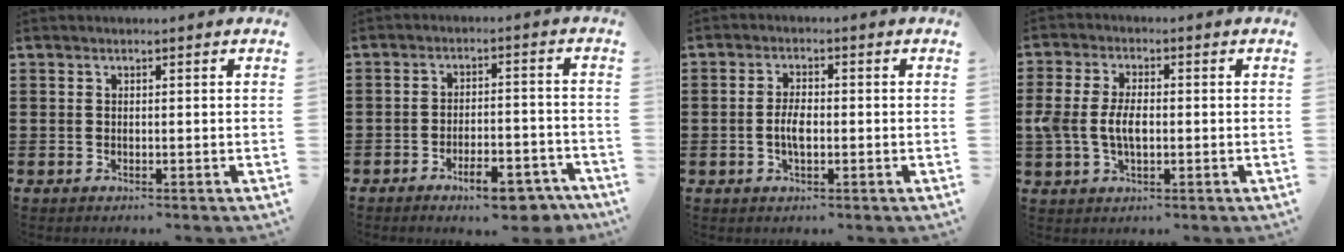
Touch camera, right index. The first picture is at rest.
{"total": 7.3, "force": [-5.2, 1.8, 4.7], "torque": [-0.075, 0.008, -0.091]}
{"total": 3.5, "force": [-0.7, 1.3, 3.2], "torque": [-0.075, -0.005, -0.017]}
{"total": 5.7, "force": [-0.6, 3.1, 4.7], "torque": [-0.117, -0.003, -0.019]}